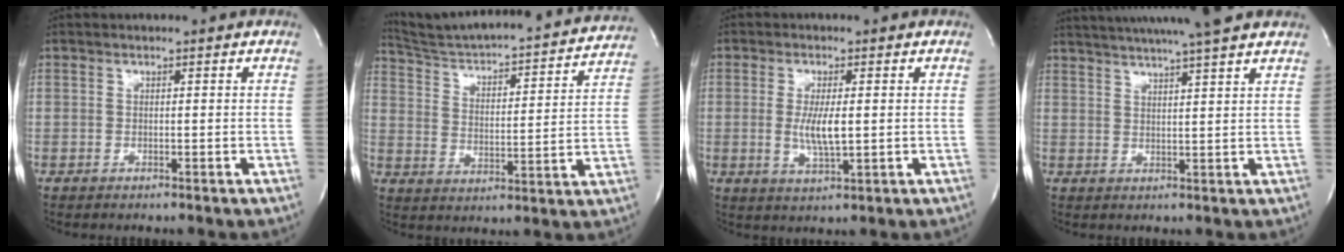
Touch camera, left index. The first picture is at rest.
{"total": 23.8, "force": [22.2, 2.2, 8.2], "torque": [-0.125, -0.033, 0.302]}
{"total": 4.9, "force": [-0.1, 0.9, 4.8], "torque": [-0.097, -0.012, -0.001]}
{"total": 15.7, "force": [13.6, -0.1, 7.8], "torque": [-0.134, 0.019, 0.185]}